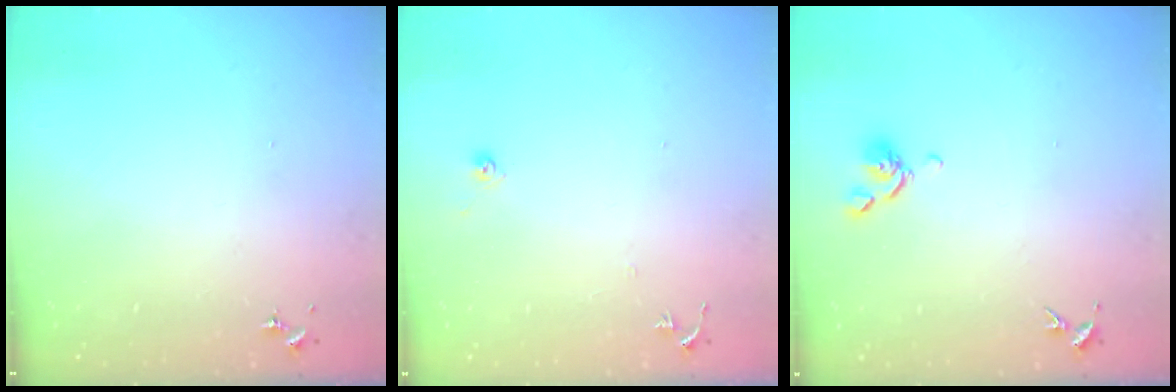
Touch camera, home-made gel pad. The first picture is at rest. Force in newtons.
{"total": 6.2, "press": 6.1, "slide": 0.5}
{"total": 6.8, "press": 6.7, "slide": 0.9}